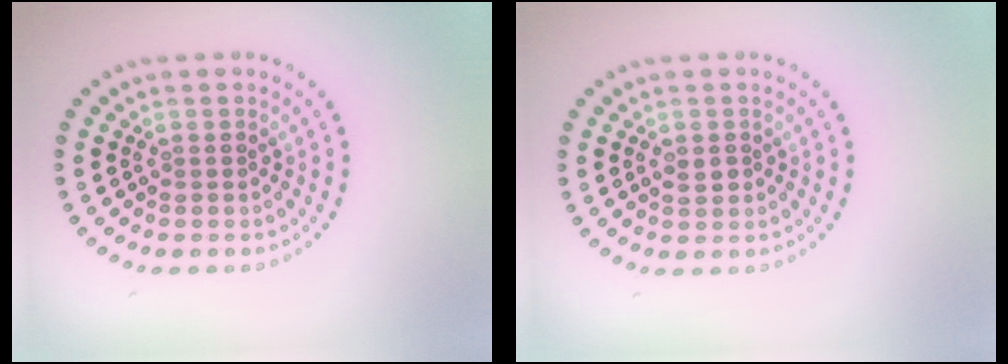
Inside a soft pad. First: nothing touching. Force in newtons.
{"total": 1.3, "press": 1.3, "slide": 0.1}